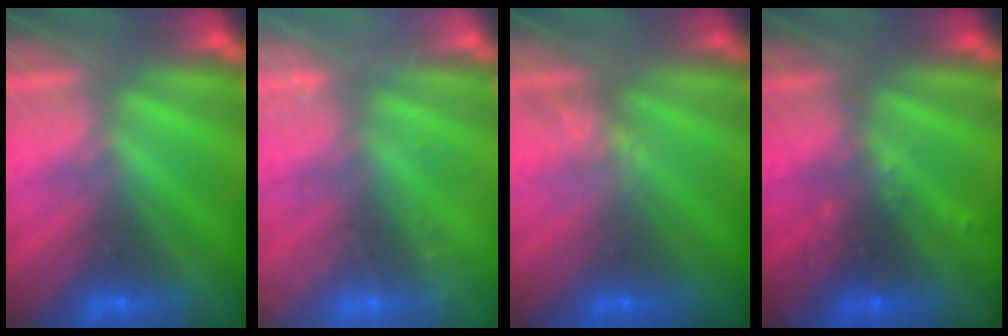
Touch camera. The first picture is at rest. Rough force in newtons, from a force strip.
{"total": 2.5}
{"total": 2.2}
{"total": 3.0}